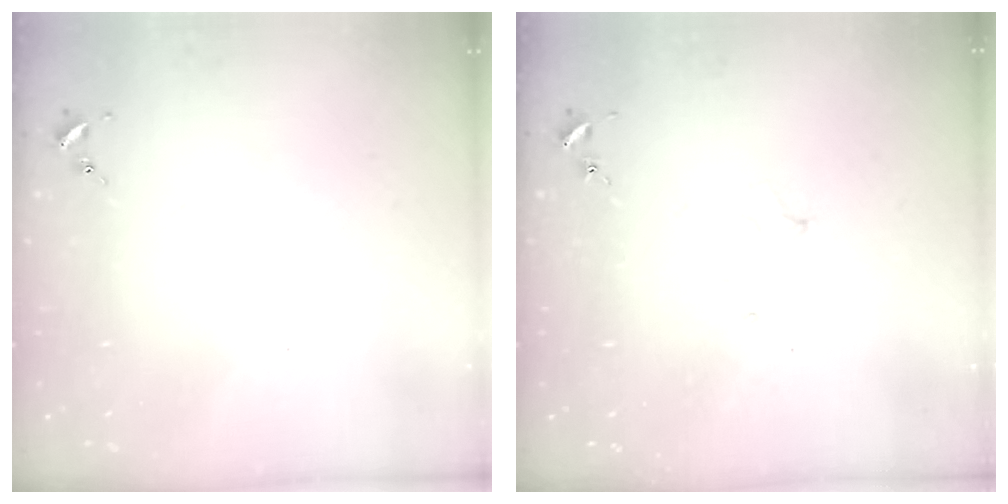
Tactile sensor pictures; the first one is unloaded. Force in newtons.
{"total": 5.8, "press": 5.7, "slide": 0.6}